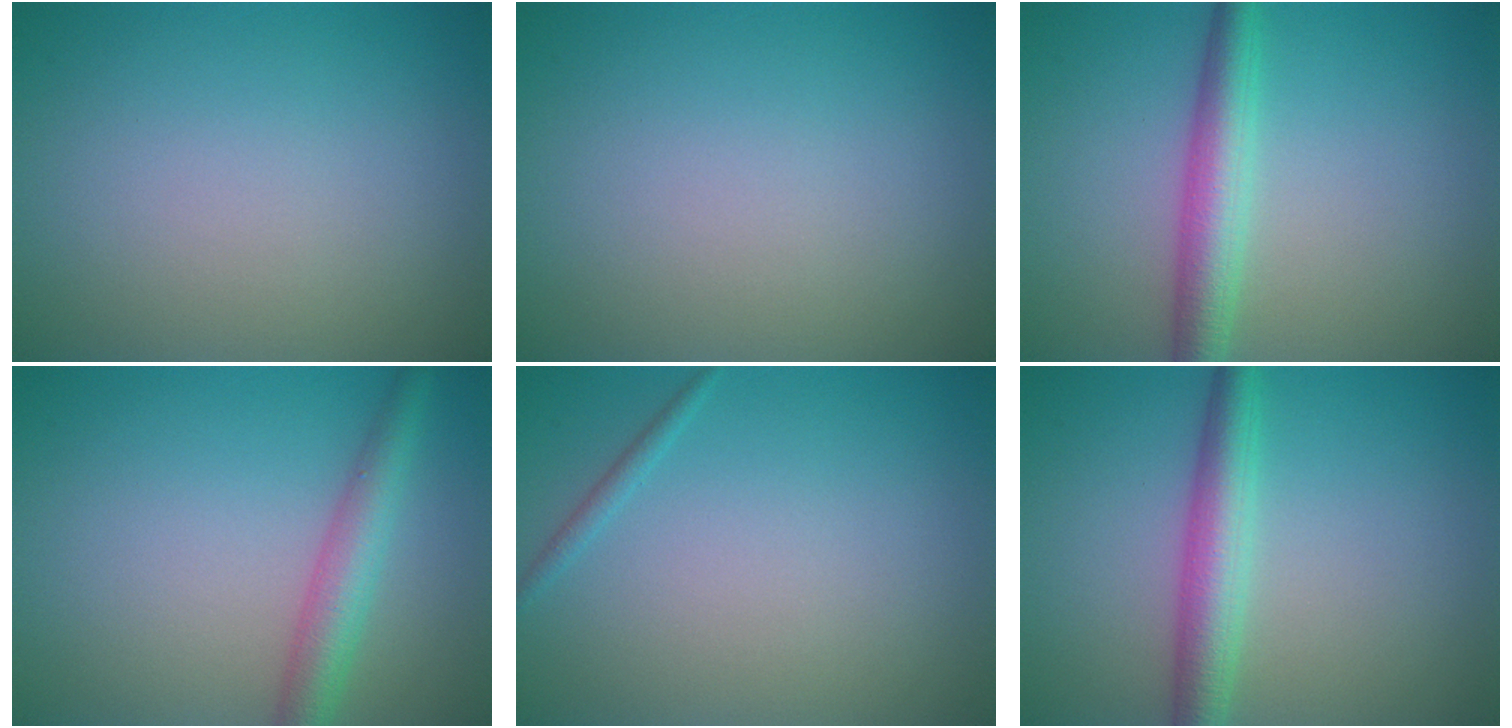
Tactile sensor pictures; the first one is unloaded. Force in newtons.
{"total": 0.0}
{"total": 4.1, "press": 4.0, "slide": 0.1}
{"total": 3.7, "press": 3.7, "slide": 0.2}
{"total": 0.8, "press": 0.8, "slide": 0.0}
{"total": 4.1, "press": 4.0, "slide": 0.1}